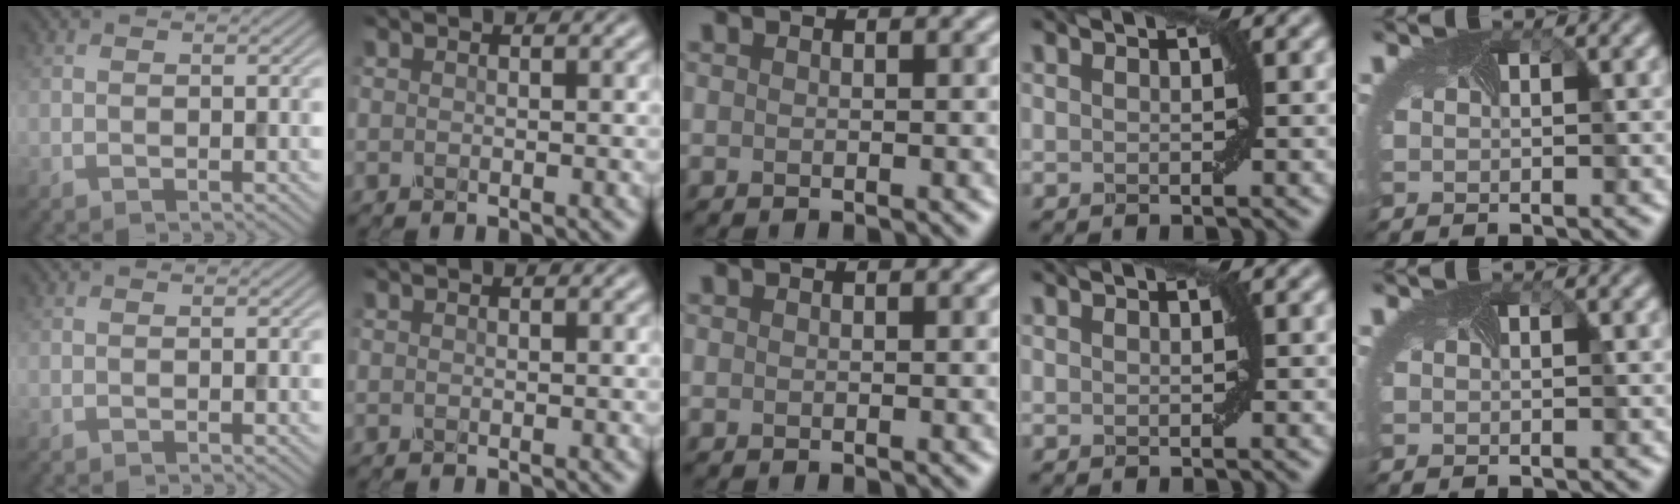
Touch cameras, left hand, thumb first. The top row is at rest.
{}